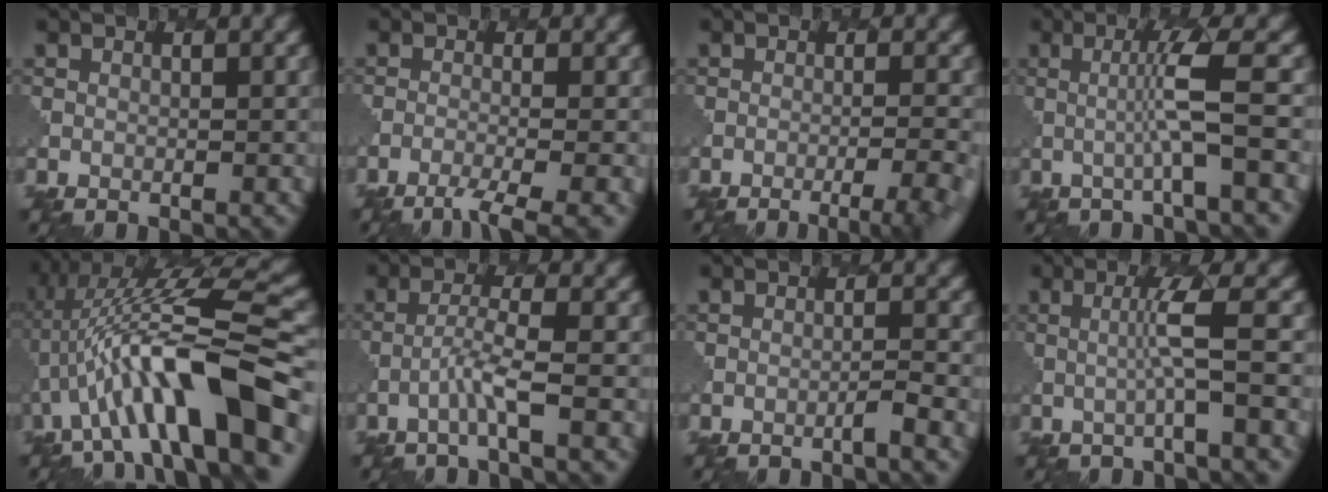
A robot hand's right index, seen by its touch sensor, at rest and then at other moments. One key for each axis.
{"total": 3.6, "fx": -2.2, "fy": 0.7, "fz": 2.8, "tx": -0.044, "ty": -0.003, "tz": -0.045}
{"total": 5.2, "fx": -3.0, "fy": 1.3, "fz": 4.1, "tx": -0.045, "ty": 0.002, "tz": -0.036}
{"total": 3.8, "fx": 0.1, "fy": 0.1, "fz": 3.8, "tx": -0.067, "ty": 0.006, "tz": -0.008}
{"total": 12.4, "fx": -2.2, "fy": 2.9, "fz": 11.8, "tx": -0.196, "ty": 0.028, "tz": -0.028}
{"total": 2.4, "fx": -1.0, "fy": -0.1, "fz": 2.2, "tx": -0.046, "ty": 0.011, "tz": -0.031}
{"total": 1.1, "fx": -0.4, "fy": -0.1, "fz": 1.0, "tx": -0.009, "ty": 0.007, "tz": -0.016}
{"total": 3.0, "fx": 0.4, "fy": 0.1, "fz": 3.0, "tx": -0.056, "ty": 0.003, "tz": 0.000}